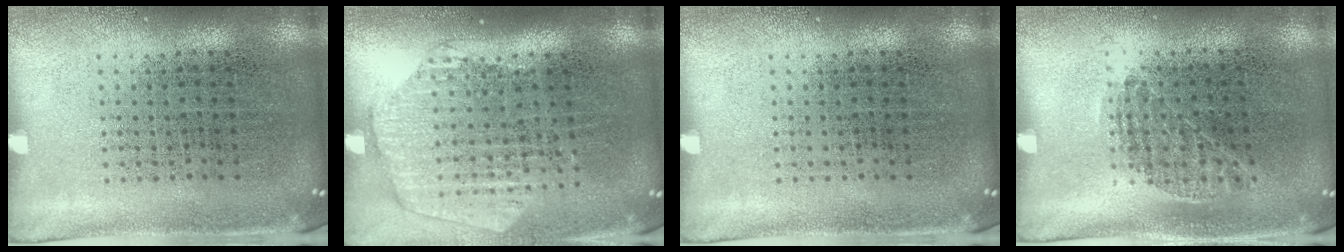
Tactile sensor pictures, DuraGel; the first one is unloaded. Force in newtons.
{"total": 1.6, "press": 1.5, "slide": 0.7}
{"total": 0.0}
{"total": 0.8, "press": 0.6, "slide": 0.5}